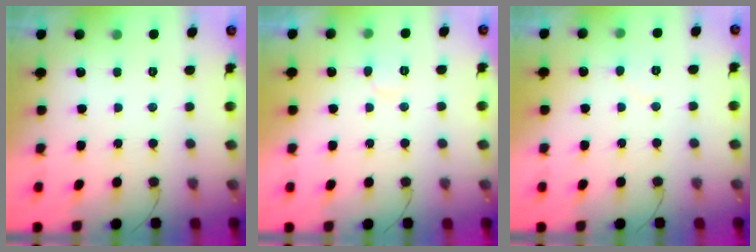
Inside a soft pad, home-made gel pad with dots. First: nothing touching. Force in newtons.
{"total": 5.8, "press": 5.8, "slide": 0.7}
{"total": 4.3, "press": 4.3, "slide": 0.5}